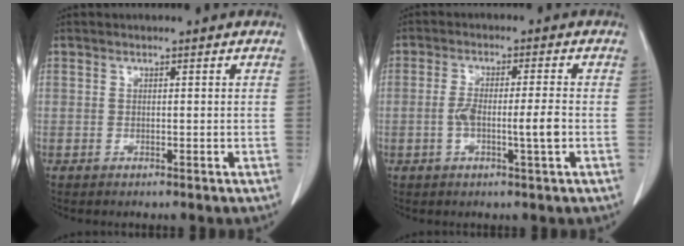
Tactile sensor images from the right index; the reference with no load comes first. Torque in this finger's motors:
{"motor_torque": [0.16, -0.01, 0.14, 0.03]}